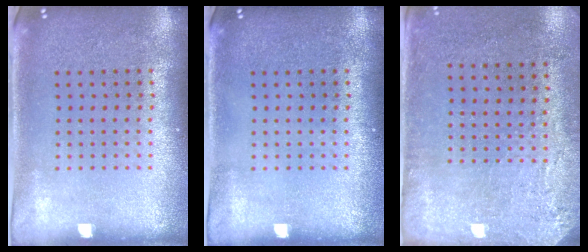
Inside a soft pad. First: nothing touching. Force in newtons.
{"total": 0.0}
{"total": 2.9, "press": 2.4, "slide": 1.6}